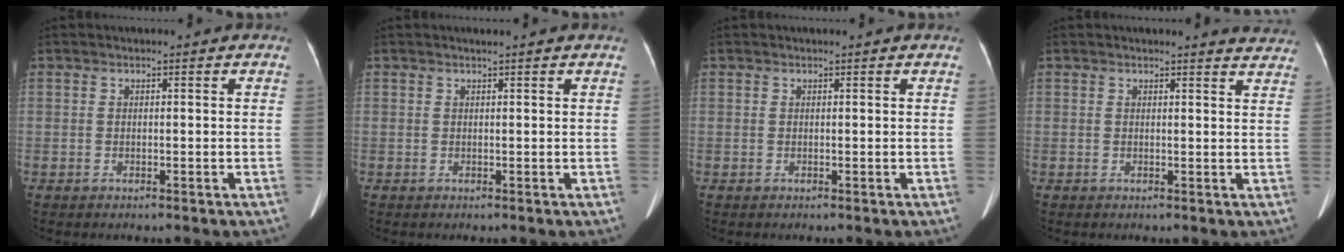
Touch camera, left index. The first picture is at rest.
{"total": 0.7, "force": [0.7, -0.1, 0.3], "torque": [-0.010, 0.006, 0.015]}
{"total": 0.6, "force": [0.5, 0.0, 0.2], "torque": [-0.002, 0.003, 0.008]}
{"total": 5.5, "force": [5.5, 0.6, 0.6], "torque": [0.004, -0.021, 0.031]}